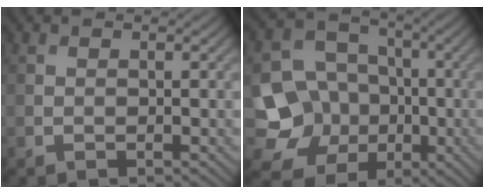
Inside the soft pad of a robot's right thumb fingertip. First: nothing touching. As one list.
[{"total": 14.8, "force": [-3.9, 13.2, 5.4], "torque": [-0.159, -0.026, -0.090]}]